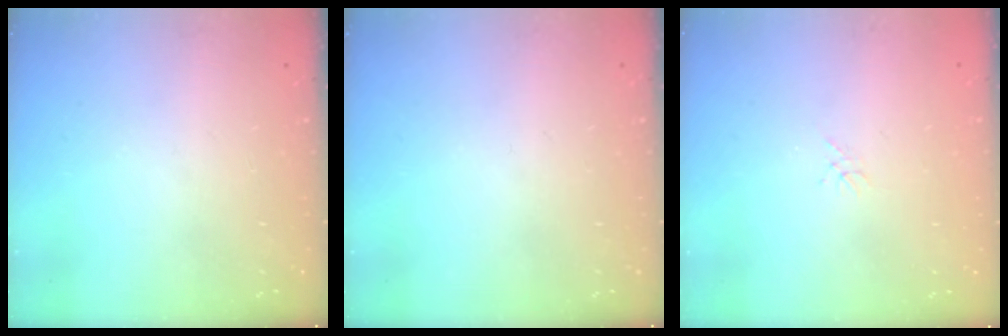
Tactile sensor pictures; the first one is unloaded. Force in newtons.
{"total": 0.0}
{"total": 0.0}